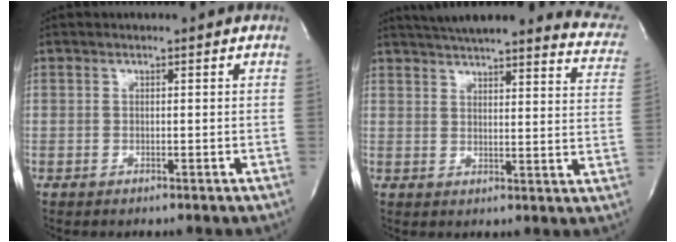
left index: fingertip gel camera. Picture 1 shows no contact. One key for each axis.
{"total": 22.5, "fx": 20.7, "fy": 3.1, "fz": 8.4, "tx": -0.109, "ty": -0.059, "tz": 0.233}